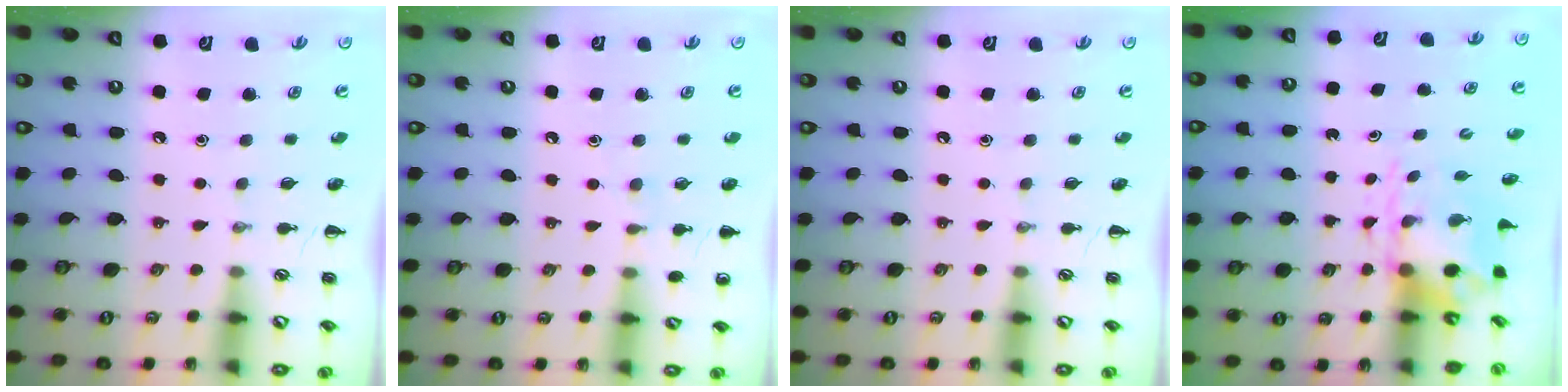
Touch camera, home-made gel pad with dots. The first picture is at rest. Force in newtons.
{"total": 5.7, "press": 5.5, "slide": 1.6}
{"total": 0.0}
{"total": 5.6, "press": 5.5, "slide": 1.0}